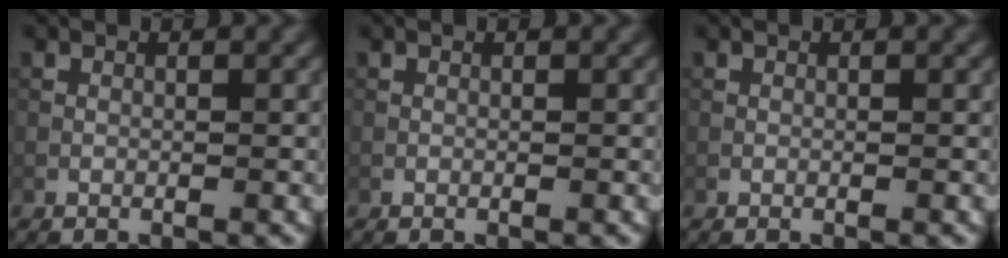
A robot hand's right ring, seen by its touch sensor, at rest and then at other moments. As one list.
[{"total": 0.0}, {"total": 0.0}]